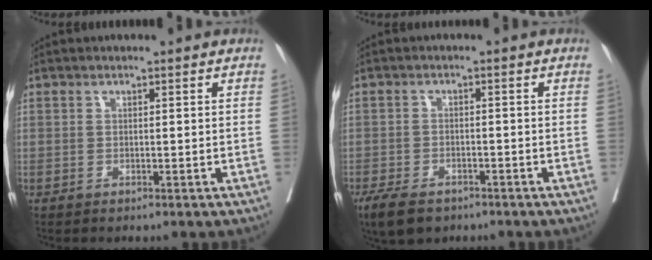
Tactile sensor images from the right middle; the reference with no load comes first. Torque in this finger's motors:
{"motor_torque": [0.78, -0.71, 0.14, 0.08]}